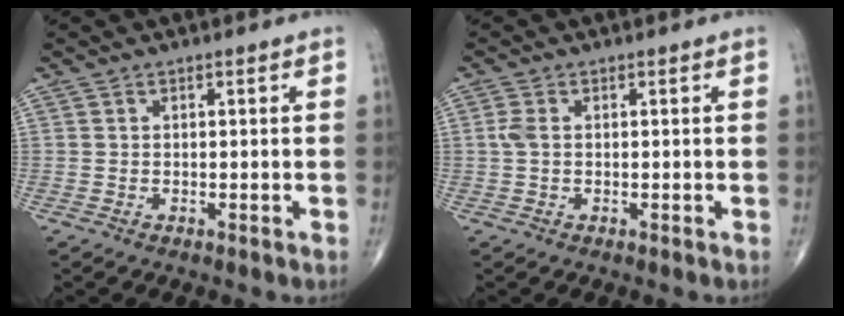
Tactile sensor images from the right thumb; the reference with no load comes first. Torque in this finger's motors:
{"motor_torque": [-0.06, 0.02, 0.46, 0.25, 0.05]}